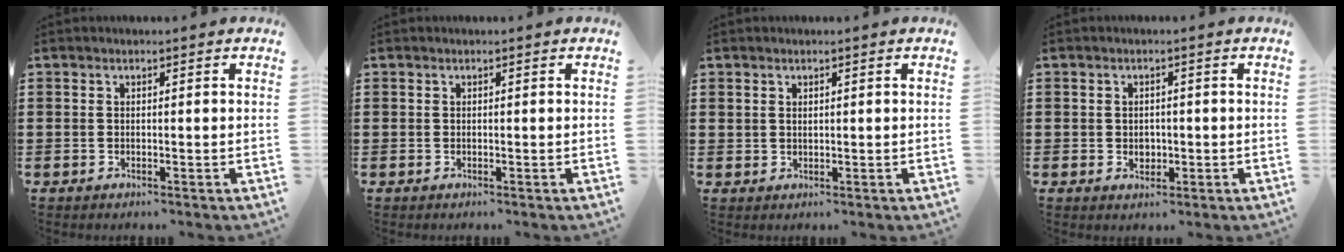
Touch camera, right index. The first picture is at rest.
{"total": 0.0}
{"total": 1.2, "force": [0.9, 0.7, 0.2], "torque": [-0.006, 0.003, 0.018]}
{"total": 1.7, "force": [-0.1, 1.5, 0.8], "torque": [-0.019, 0.008, -0.004]}